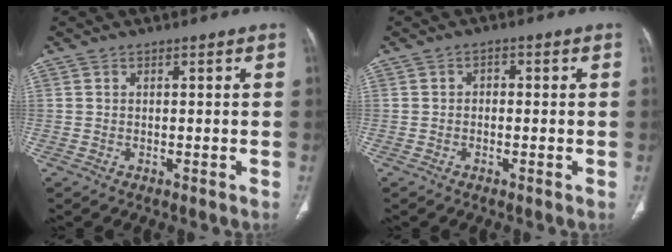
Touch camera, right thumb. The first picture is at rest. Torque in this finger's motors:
{"motor_torque": [0.27, -0.54, -0.20, 0.18, 0.06]}